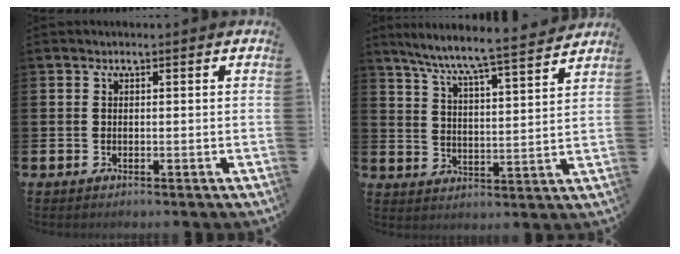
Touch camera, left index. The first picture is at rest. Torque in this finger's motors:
{"motor_torque": [1.02, -1.12, 0.33, 0.21]}